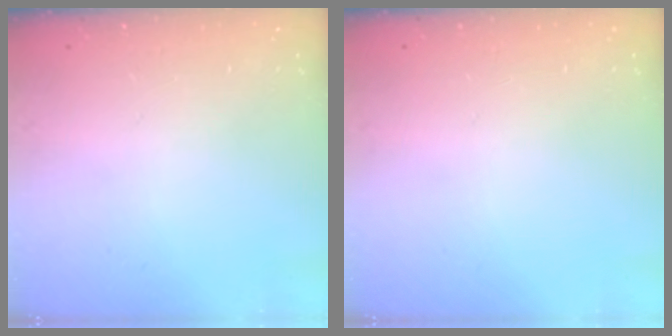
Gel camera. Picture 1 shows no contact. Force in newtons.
{"total": 0.0}